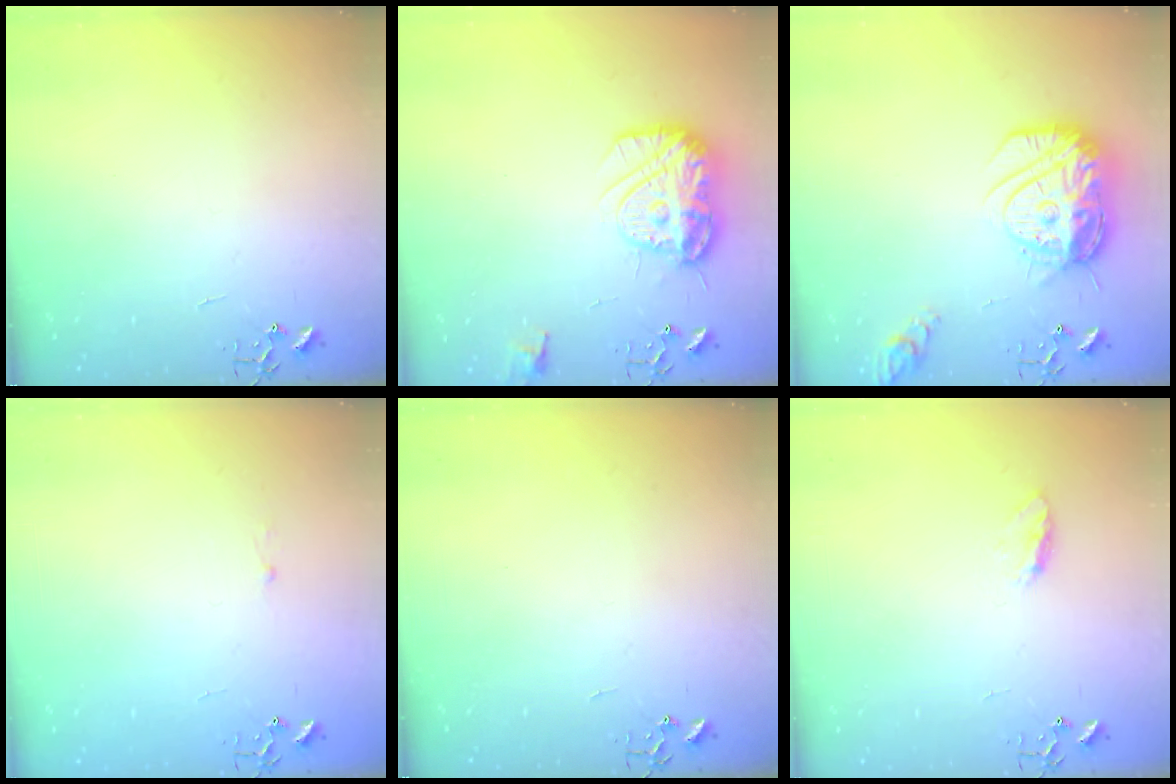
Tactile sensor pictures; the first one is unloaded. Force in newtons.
{"total": 15.6, "press": 15.5, "slide": 1.6}
{"total": 19.4, "press": 19.3, "slide": 1.7}
{"total": 1.8, "press": 1.8, "slide": 0.2}
{"total": 0.0}
{"total": 5.0, "press": 5.0, "slide": 0.7}